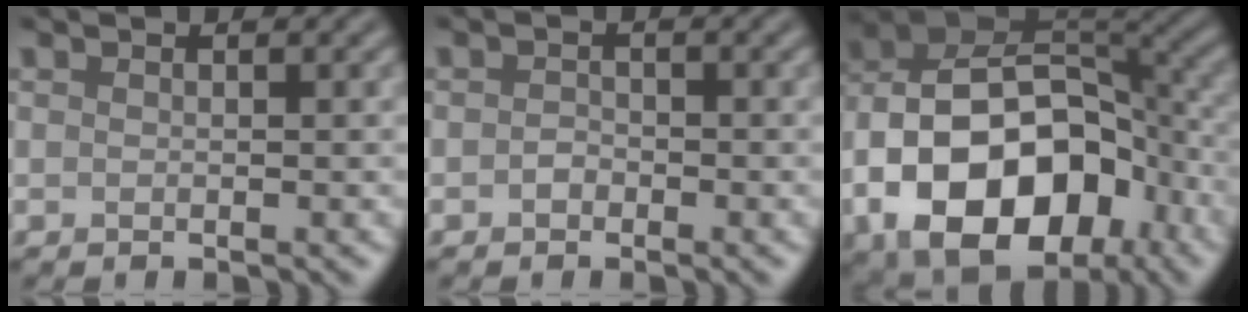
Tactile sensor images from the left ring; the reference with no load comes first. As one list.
[{"total": 0.9, "force": [-0.4, 0.7, 0.4], "torque": [-0.008, -0.002, -0.009]}, {"total": 15.2, "force": [-5.4, 10.0, 10.2], "torque": [-0.169, -0.007, -0.097]}]